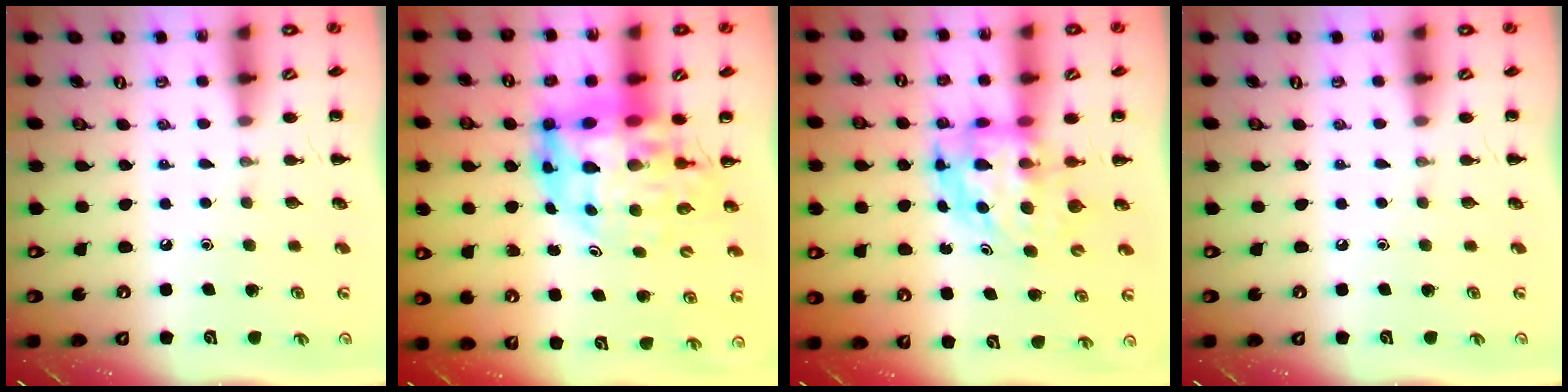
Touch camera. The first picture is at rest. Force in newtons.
{"total": 16.6, "press": 15.8, "slide": 5.1}
{"total": 5.9, "press": 5.7, "slide": 1.6}
{"total": 0.0}